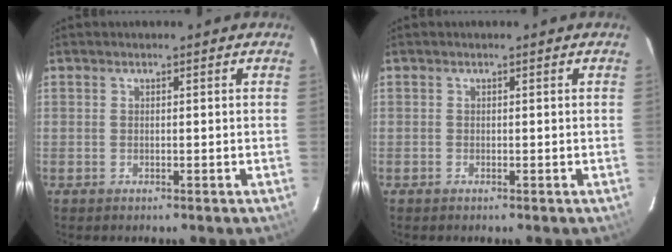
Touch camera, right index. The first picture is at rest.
{"total": 0.0}